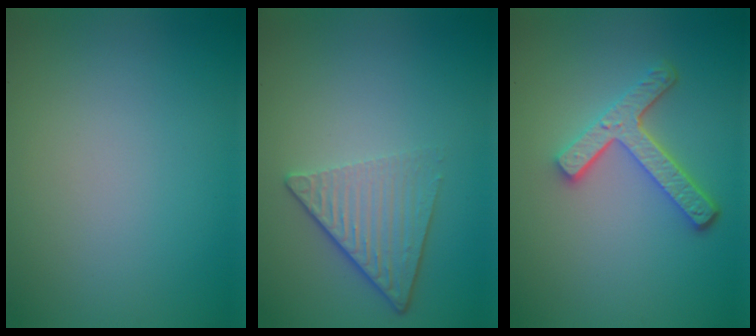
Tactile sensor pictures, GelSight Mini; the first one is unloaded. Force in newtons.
{"total": 4.5, "press": 3.1, "slide": 3.3}
{"total": 4.2, "press": 3.3, "slide": 2.7}